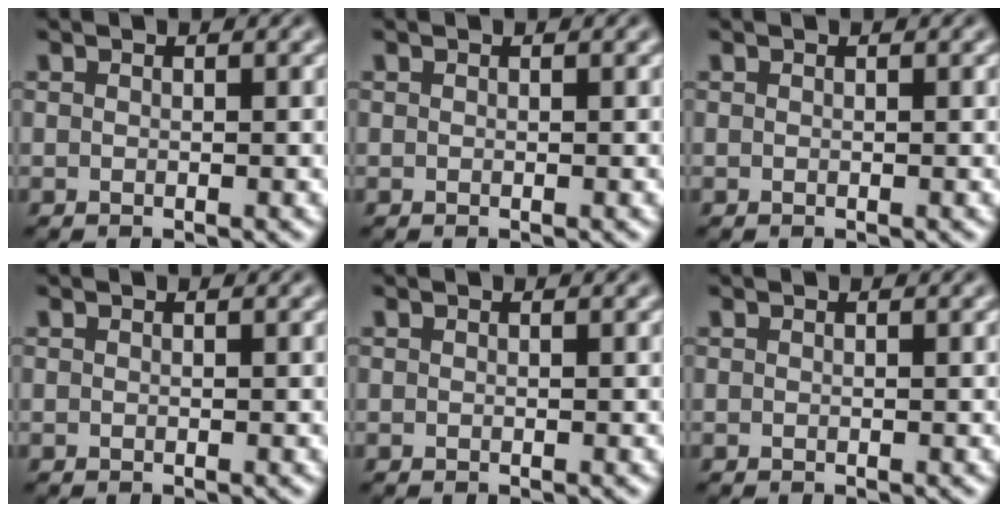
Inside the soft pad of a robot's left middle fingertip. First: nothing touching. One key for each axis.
{"total": 0.0}
{"total": 0.0}
{"total": 0.0}
{"total": 0.0}
{"total": 0.0}